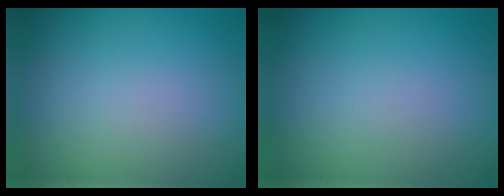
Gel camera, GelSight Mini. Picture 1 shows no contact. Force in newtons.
{"total": 0.0}